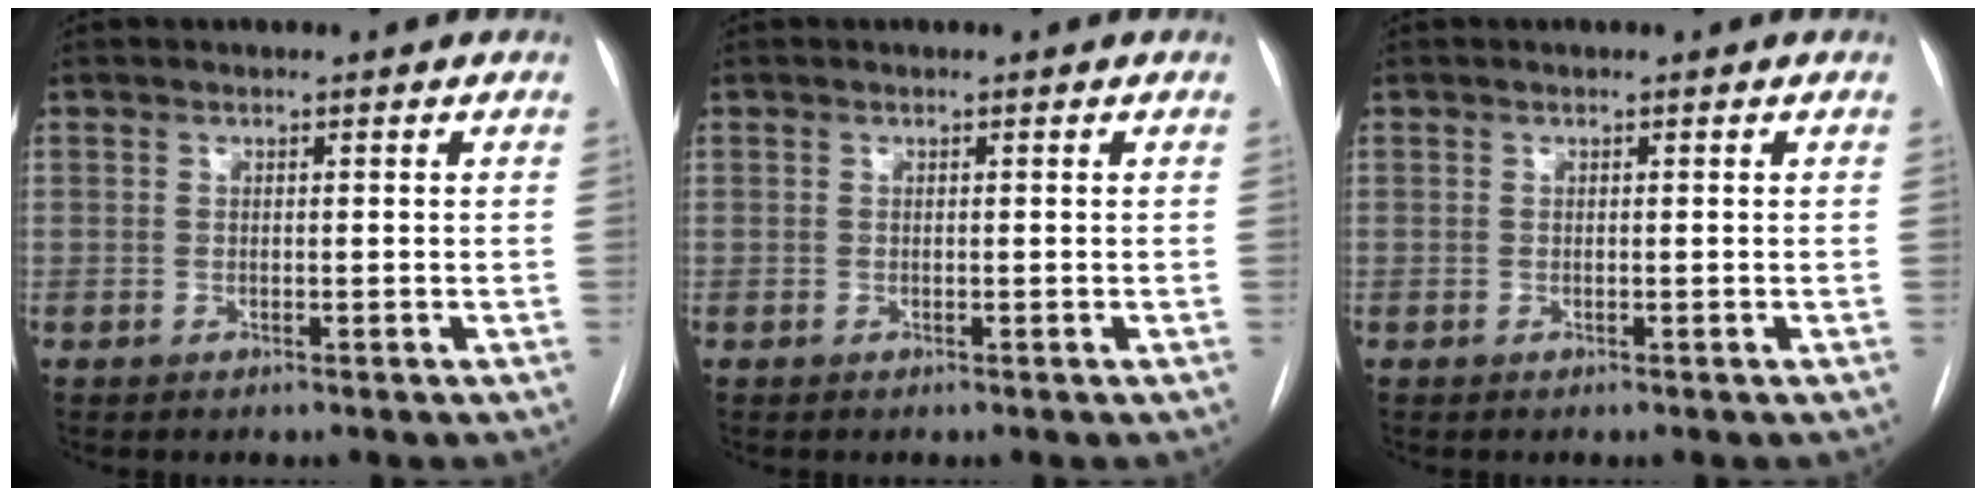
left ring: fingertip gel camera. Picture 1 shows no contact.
{"total": 0.0}
{"total": 0.0}